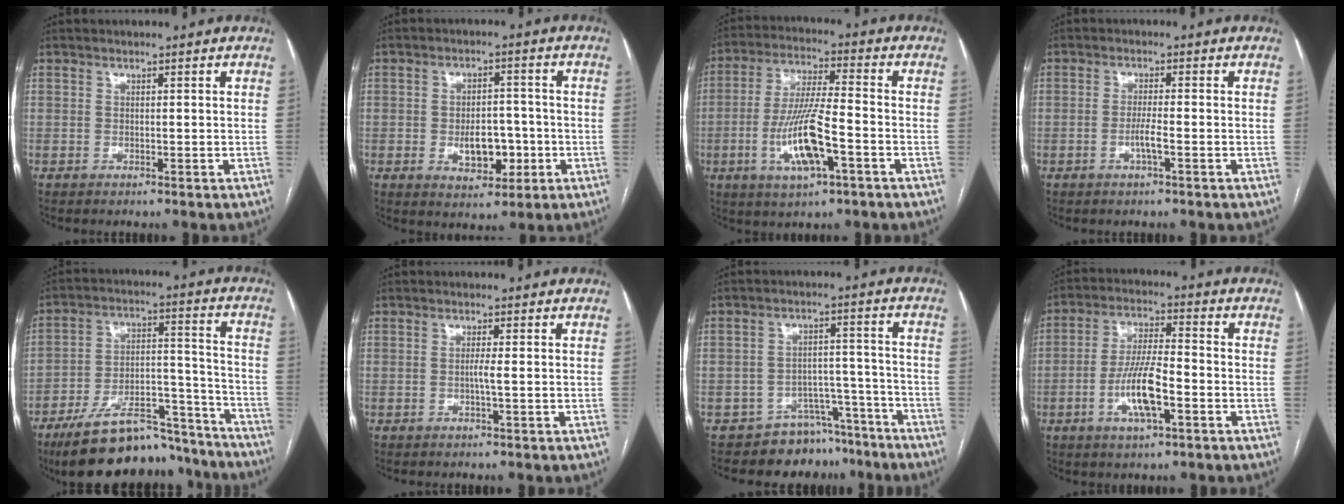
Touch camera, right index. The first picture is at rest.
{"total": 6.7, "force": [-1.7, 3.9, 5.2], "torque": [-0.079, 0.007, -0.019]}
{"total": 11.9, "force": [-4.0, 2.1, 11.1], "torque": [-0.224, -0.005, -0.070]}
{"total": 2.6, "force": [-1.0, -0.1, 2.4], "torque": [-0.047, -0.001, -0.022]}
{"total": 21.6, "force": [-18.5, 6.5, 9.1], "torque": [-0.123, 0.036, -0.285]}
{"total": 1.3, "force": [-0.2, -0.3, 1.3], "torque": [-0.024, 0.000, -0.006]}
{"total": 8.5, "force": [-7.1, 4.7, 0.3], "torque": [0.023, 0.063, -0.101]}
{"total": 9.4, "force": [-3.3, 2.1, 8.6], "torque": [-0.171, 0.003, -0.060]}